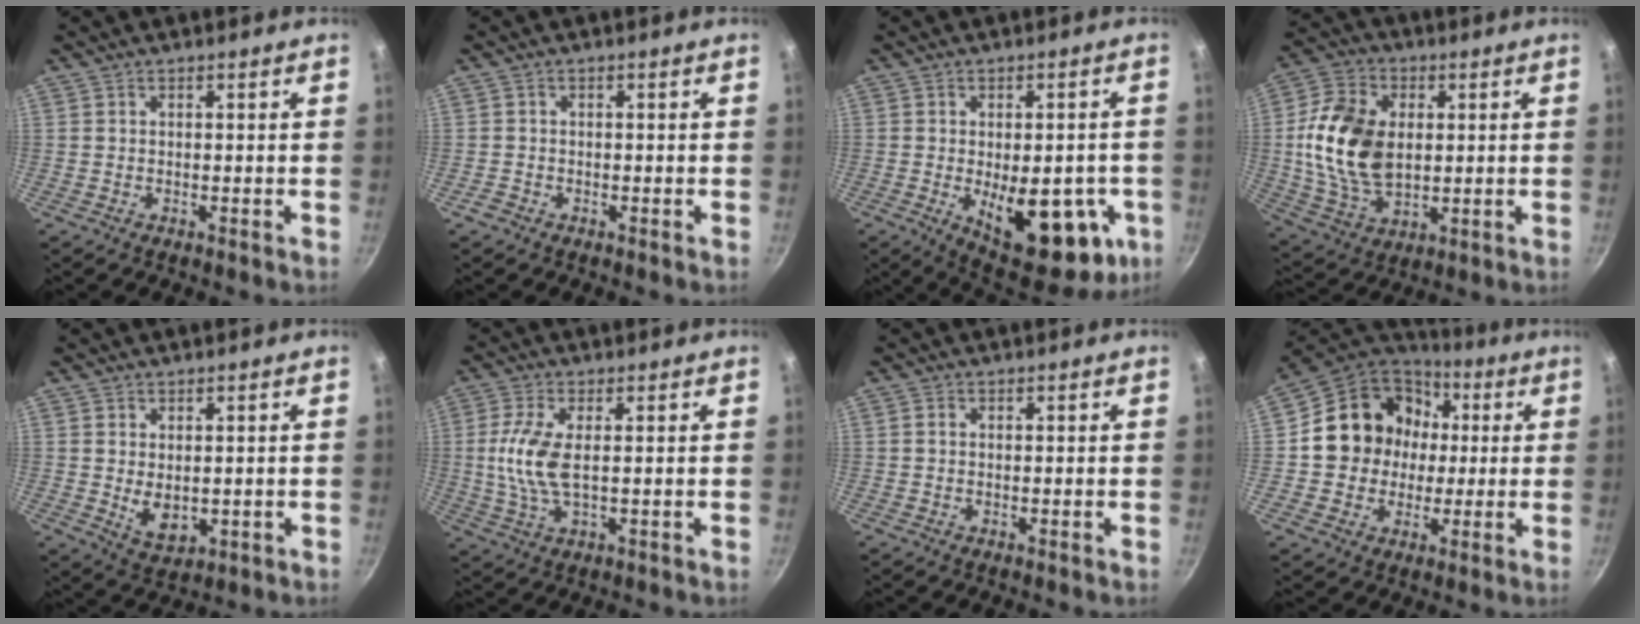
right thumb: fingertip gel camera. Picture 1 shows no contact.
{"total": 1.5, "force": [-1.0, 1.1, 0.3], "torque": [-0.006, 0.007, -0.017]}
{"total": 20.2, "force": [-5.1, 9.7, 16.9], "torque": [-0.174, -0.009, -0.051]}
{"total": 17.0, "force": [1.4, 11.4, 12.6], "torque": [-0.224, -0.003, 0.030]}
{"total": 5.3, "force": [0.1, 3.5, 4.0], "torque": [-0.059, -0.015, 0.014]}
{"total": 8.2, "force": [0.5, 3.3, 7.4], "torque": [-0.166, -0.001, 0.009]}
{"total": 0.8, "force": [0.1, 0.6, 0.5], "torque": [-0.008, 0.004, 0.000]}
{"total": 17.0, "force": [1.5, 15.1, 7.7], "torque": [-0.104, 0.034, 0.018]}